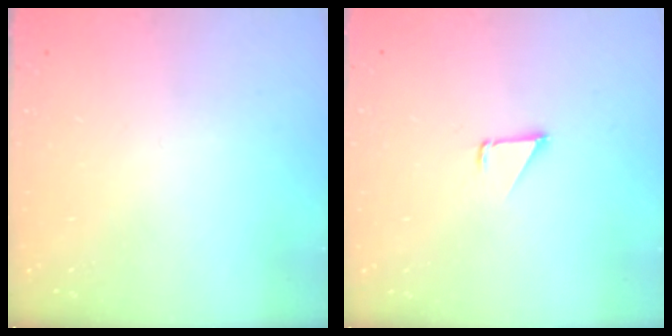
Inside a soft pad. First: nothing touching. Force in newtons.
{"total": 1.1, "press": 1.1, "slide": 0.1}